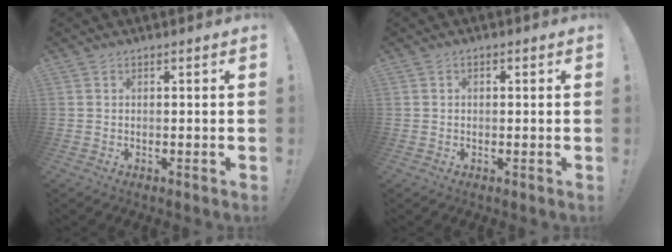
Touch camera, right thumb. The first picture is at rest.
{"total": 0.9, "force": [-0.2, 0.6, 0.6], "torque": [-0.007, 0.001, -0.006]}